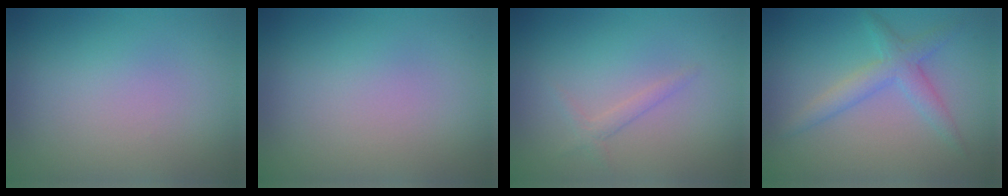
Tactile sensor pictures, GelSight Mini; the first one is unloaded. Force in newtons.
{"total": 0.0}
{"total": 1.1, "press": 1.1, "slide": 0.1}
{"total": 2.8, "press": 2.8, "slide": 0.1}